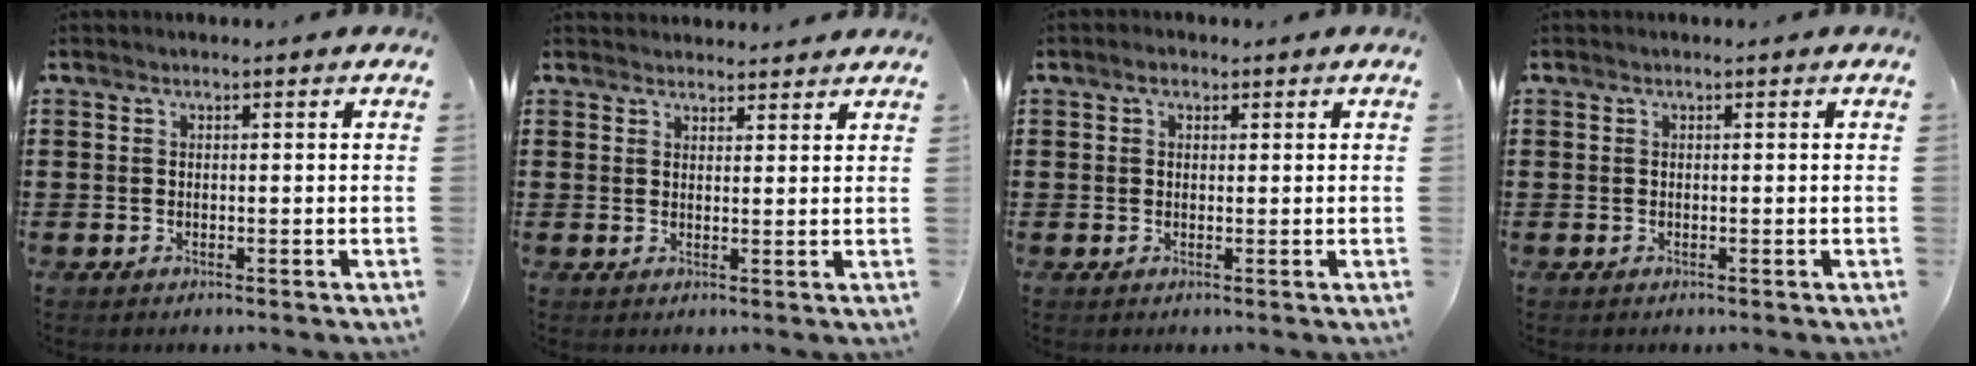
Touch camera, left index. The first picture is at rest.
{"total": 2.2, "force": [2.1, 0.4, -0.2], "torque": [-0.001, -0.002, 0.042]}
{"total": 1.6, "force": [0.9, 1.0, 0.9], "torque": [-0.013, 0.005, 0.013]}
{"total": 0.0}